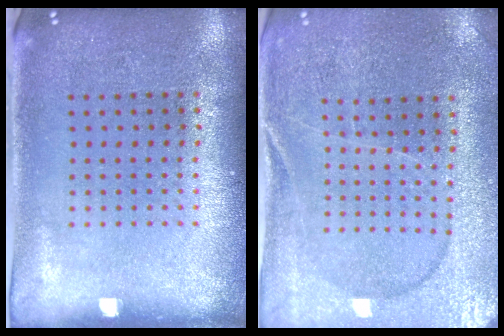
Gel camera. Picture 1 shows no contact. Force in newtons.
{"total": 1.3, "press": 1.2, "slide": 0.3}